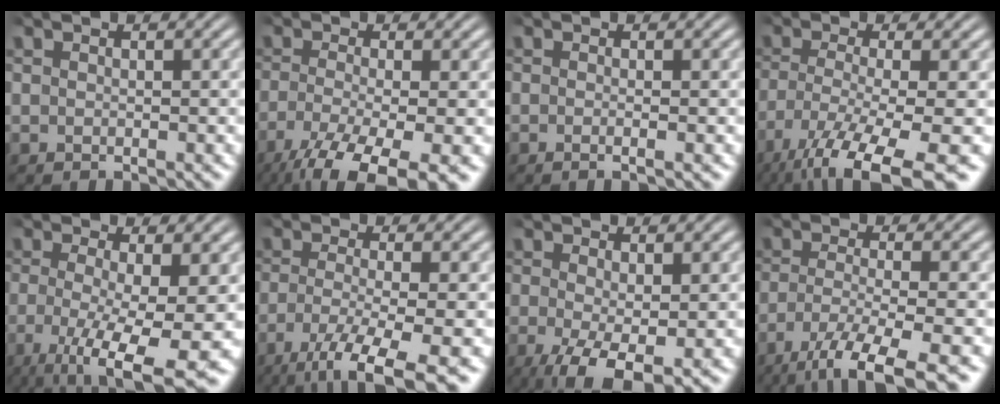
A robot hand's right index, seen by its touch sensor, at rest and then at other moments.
{"total": 7.9, "force": [-4.8, 2.8, 5.6], "torque": [-0.106, -0.044, -0.053]}
{"total": 1.0, "force": [-0.6, 0.0, 0.8], "torque": [-0.019, -0.001, -0.014]}
{"total": 8.7, "force": [-4.6, 3.2, 6.6], "torque": [-0.120, -0.053, -0.048]}
{"total": 9.1, "force": [-5.6, 2.8, 6.6], "torque": [-0.128, -0.057, -0.060]}
{"total": 8.2, "force": [-5.5, 2.2, 5.7], "torque": [-0.104, -0.046, -0.064]}
{"total": 7.0, "force": [-4.0, 2.9, 5.0], "torque": [-0.103, -0.052, -0.038]}
{"total": 9.2, "force": [-6.2, 2.8, 6.2], "torque": [-0.109, -0.043, -0.073]}